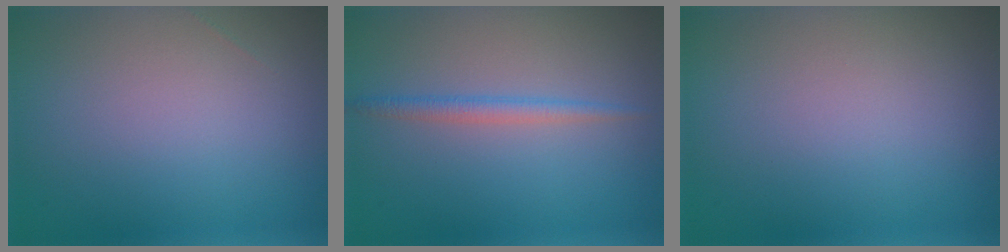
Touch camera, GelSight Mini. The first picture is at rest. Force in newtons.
{"total": 1.6, "press": 1.6, "slide": 0.1}
{"total": 0.0}